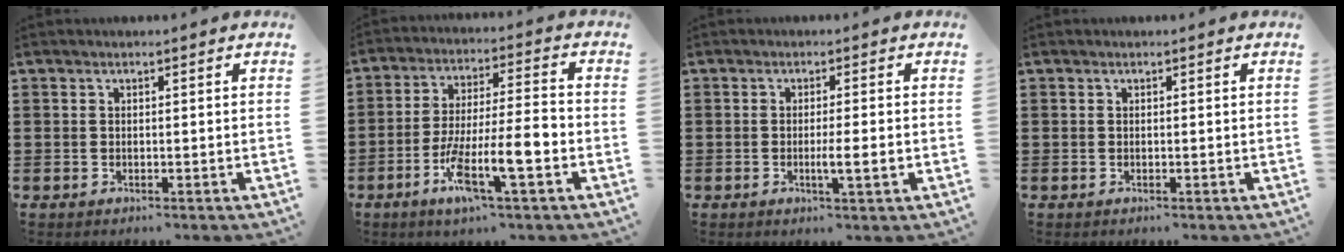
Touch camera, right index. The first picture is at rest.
{"total": 10.6, "force": [-4.4, 1.9, 9.5], "torque": [-0.174, -0.001, -0.080]}
{"total": 3.1, "force": [-0.9, -0.1, 3.0], "torque": [-0.050, -0.008, -0.018]}
{"total": 0.0}